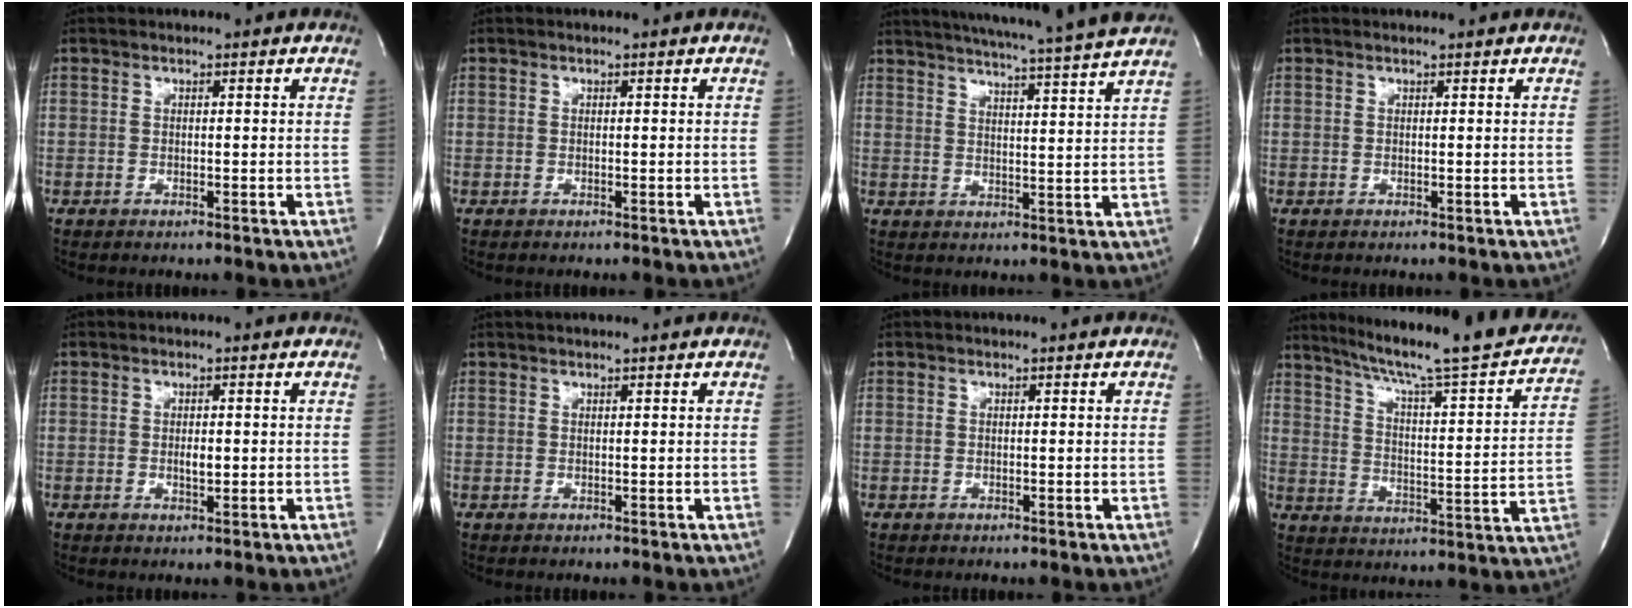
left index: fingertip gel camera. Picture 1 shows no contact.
{"total": 0.0}
{"total": 16.5, "force": [14.9, -2.0, 6.9], "torque": [-0.121, -0.031, 0.193]}
{"total": 0.7, "force": [0.6, -0.1, 0.1], "torque": [-0.007, 0.002, 0.010]}
{"total": 1.5, "force": [-0.1, 0.6, 1.4], "torque": [-0.025, -0.003, 0.000]}
{"total": 3.2, "force": [2.8, -0.1, 1.4], "torque": [-0.016, 0.027, 0.039]}
{"total": 0.0}
{"total": 25.5, "force": [22.0, 2.0, 12.9], "torque": [-0.197, -0.039, 0.286]}